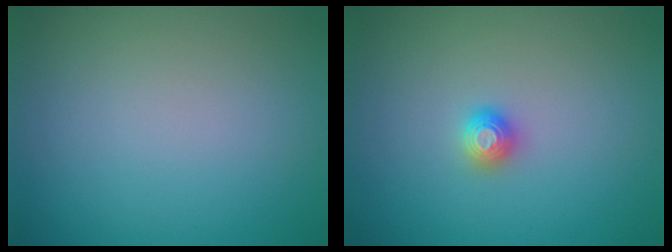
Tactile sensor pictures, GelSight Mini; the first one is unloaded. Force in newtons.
{"total": 1.2, "press": 1.2, "slide": 0.1}